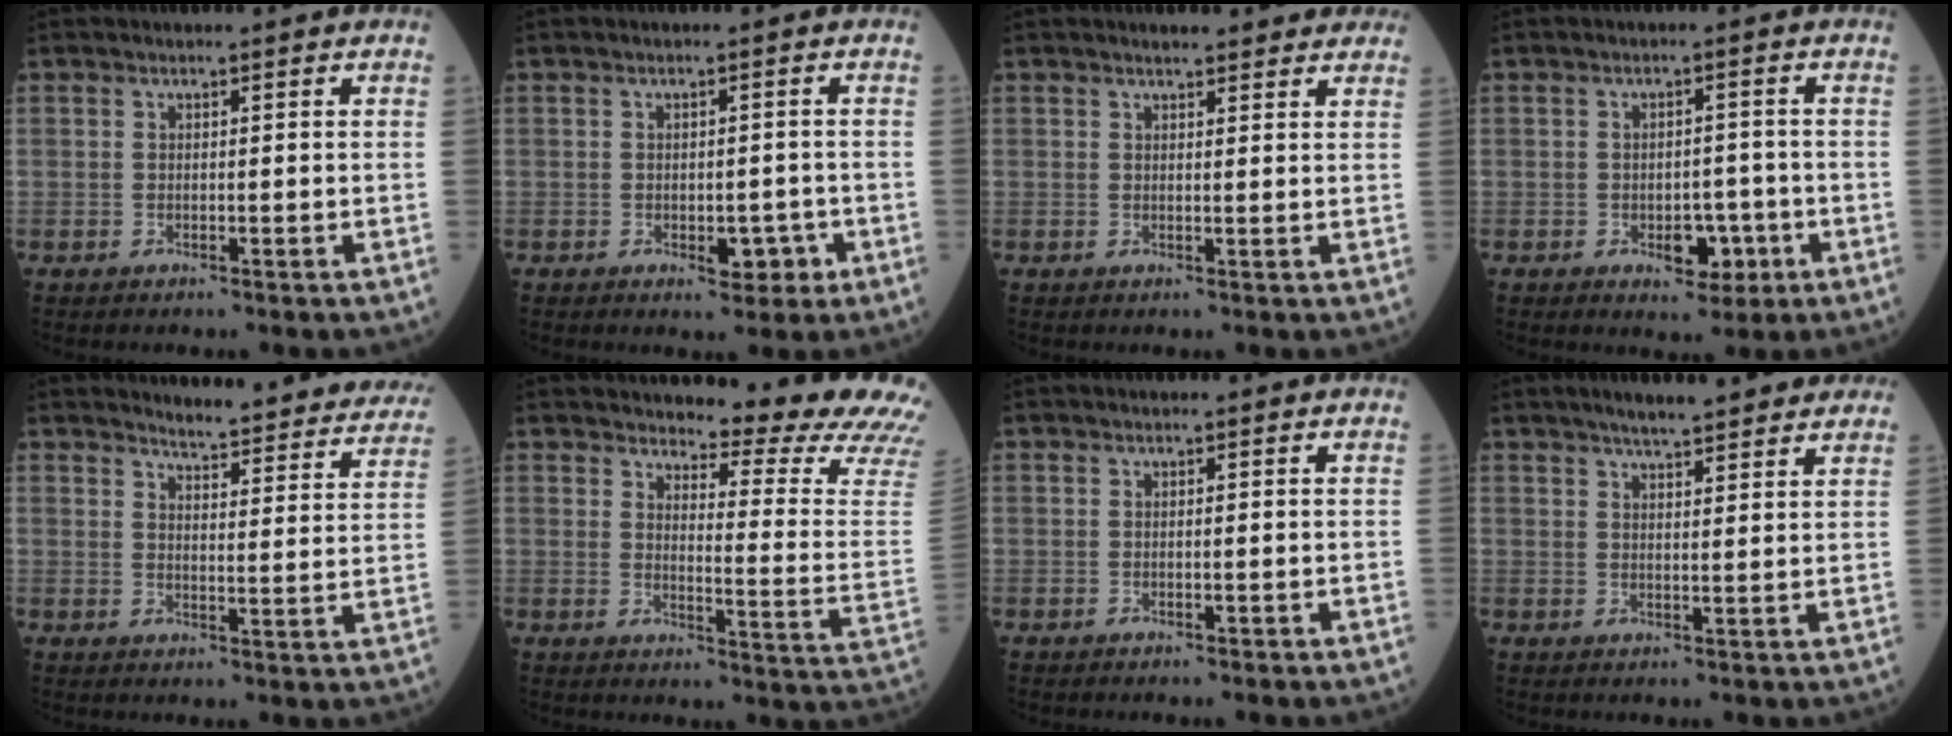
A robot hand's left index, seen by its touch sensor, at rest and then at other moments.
{"total": 3.5, "force": [-1.4, 2.0, 2.5], "torque": [-0.024, 0.005, -0.012]}
{"total": 5.4, "force": [4.8, 1.3, 2.2], "torque": [-0.021, 0.018, 0.051]}
{"total": 4.6, "force": [-1.9, 2.7, 3.2], "torque": [-0.036, 0.006, -0.019]}
{"total": 17.7, "force": [17.0, 2.3, 4.6], "torque": [-0.039, -0.065, 0.181]}
{"total": 15.8, "force": [14.9, -0.3, 5.3], "torque": [-0.073, -0.120, 0.162]}
{"total": 0.0}
{"total": 8.9, "force": [7.4, 1.4, 4.6], "torque": [-0.062, 0.023, 0.099]}